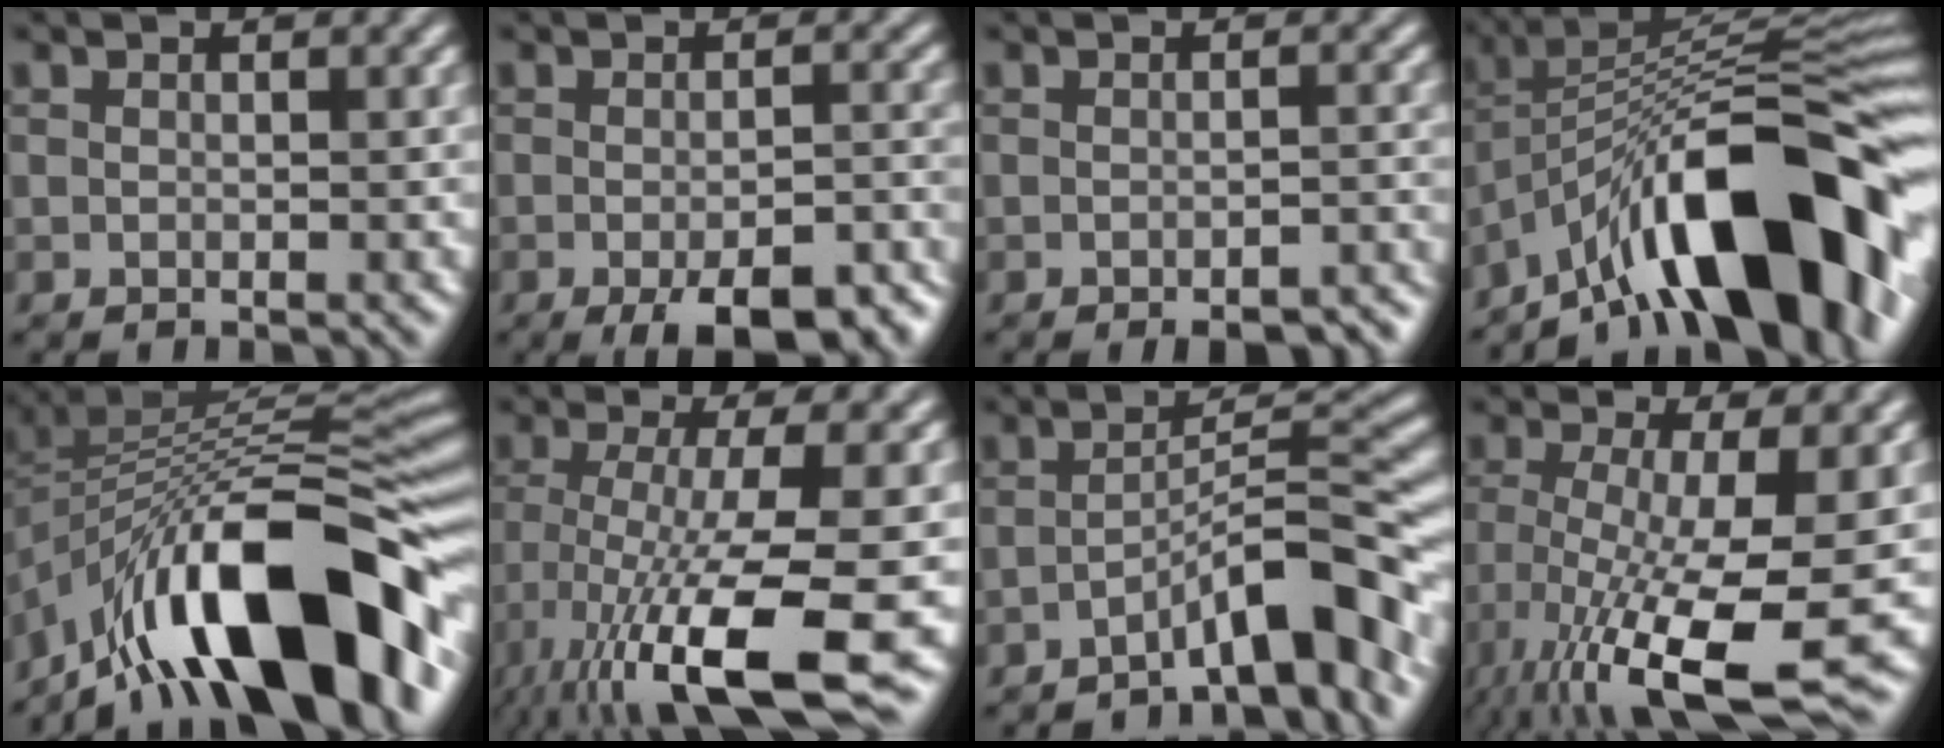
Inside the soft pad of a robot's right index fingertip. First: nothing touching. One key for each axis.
{"total": 7.0, "fx": -5.1, "fy": 2.2, "fz": 4.2, "tx": -0.057, "ty": -0.022, "tz": -0.066}
{"total": 3.3, "fx": -3.1, "fy": 0.2, "fz": 1.0, "tx": -0.009, "ty": -0.008, "tz": -0.045}
{"total": 15.6, "fx": -6.2, "fy": 6.8, "fz": 12.6, "tx": -0.182, "ty": -0.022, "tz": -0.076}
{"total": 15.9, "fx": -5.6, "fy": 8.0, "fz": 12.6, "tx": -0.198, "ty": -0.028, "tz": -0.073}
{"total": 11.0, "fx": -4.7, "fy": 3.8, "fz": 9.2, "tx": -0.179, "ty": -0.060, "tz": -0.039}
{"total": 5.8, "fx": -3.3, "fy": -0.1, "fz": 4.8, "tx": -0.066, "ty": -0.006, "tz": -0.043}
{"total": 10.8, "fx": -4.4, "fy": 3.9, "fz": 9.1, "tx": -0.170, "ty": -0.062, "tz": -0.037}